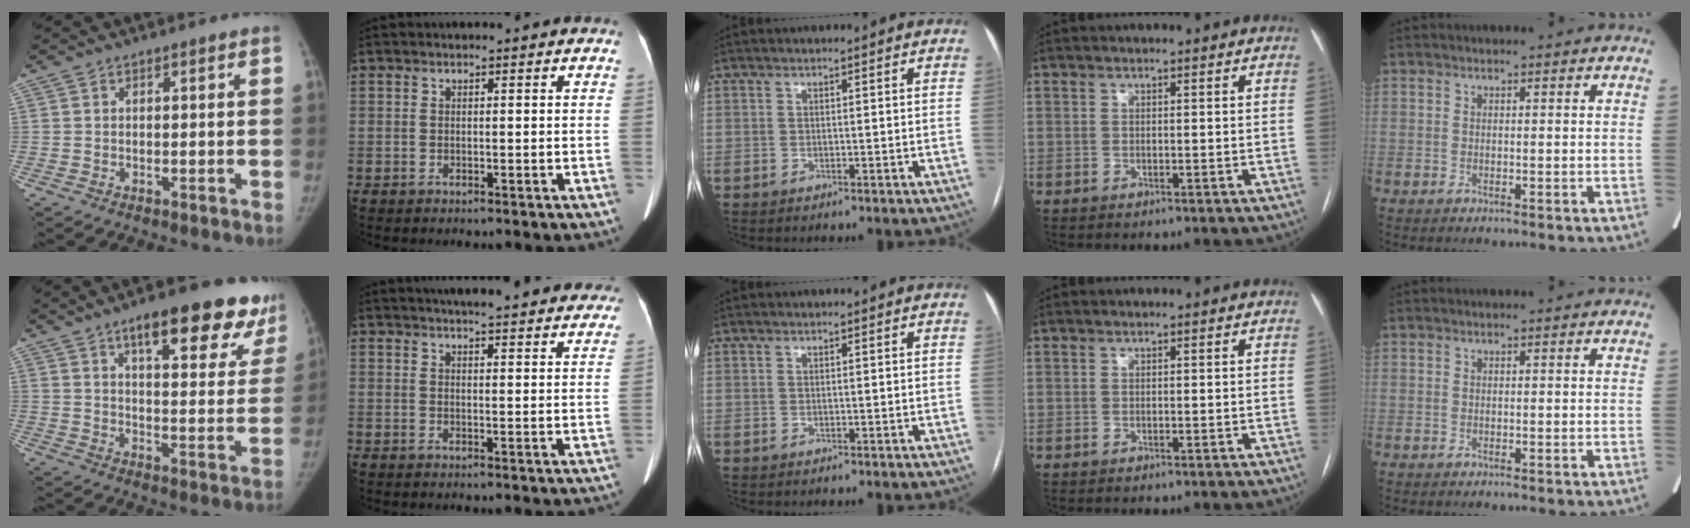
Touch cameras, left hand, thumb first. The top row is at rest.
{"thumb": {"total": 20.1, "force": [13.2, 6.6, 13.5], "torque": [-0.124, -0.048, 0.171]}, "index": {"total": 19.6, "force": [17.7, 3.1, 8.0], "torque": [-0.100, 0.002, 0.205]}}